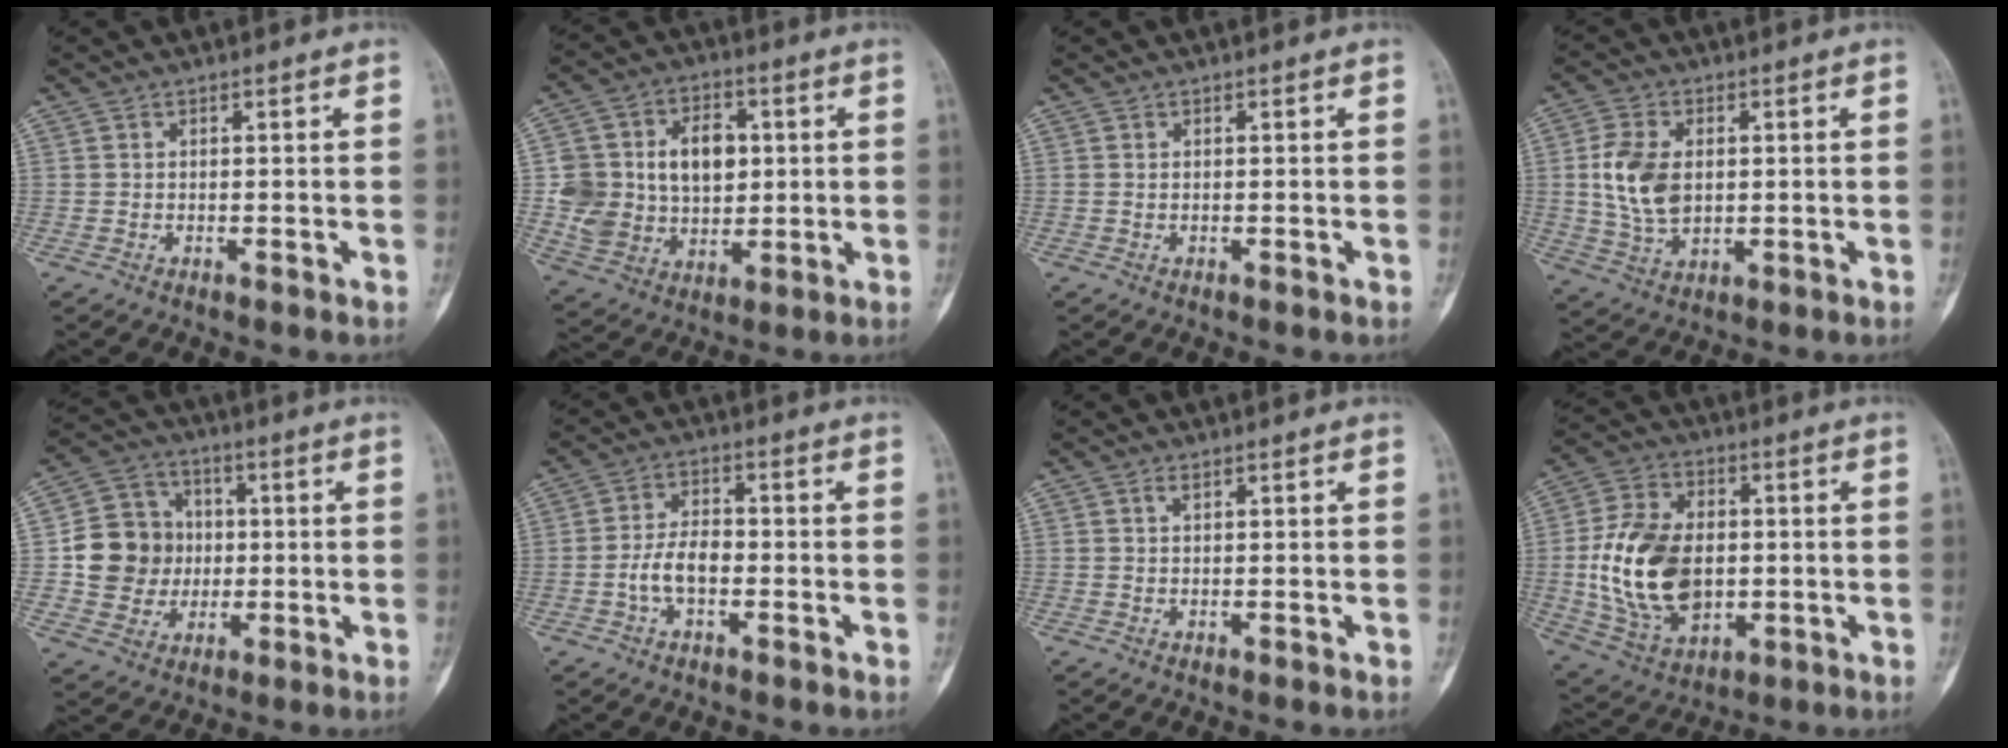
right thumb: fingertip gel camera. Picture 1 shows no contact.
{"total": 16.3, "force": [1.9, 12.4, 10.5], "torque": [-0.147, 0.007, 0.047]}
{"total": 0.0}
{"total": 10.4, "force": [1.1, 6.8, 7.8], "torque": [-0.151, -0.005, 0.029]}
{"total": 12.8, "force": [0.0, 11.7, 5.1], "torque": [-0.054, 0.019, 0.005]}
{"total": 5.7, "force": [-1.6, 3.2, 4.5], "torque": [-0.081, 0.022, -0.034]}
{"total": 0.8, "force": [0.4, 0.3, 0.5], "torque": [-0.011, 0.002, 0.008]}
{"total": 18.9, "force": [-0.5, 12.6, 14.2], "torque": [-0.249, 0.001, 0.005]}